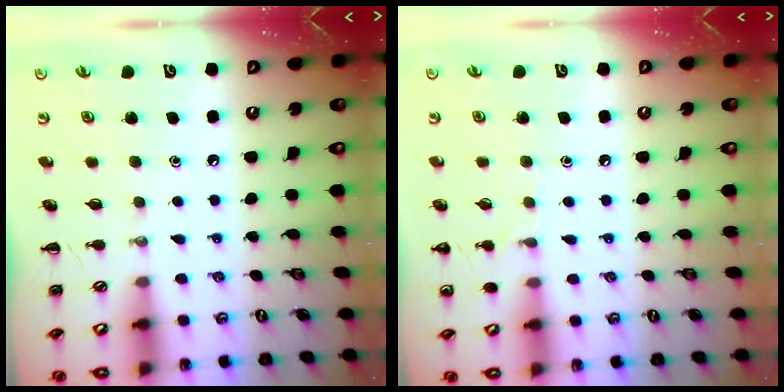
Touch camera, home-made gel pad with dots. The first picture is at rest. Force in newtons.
{"total": 6.2, "press": 6.0, "slide": 1.9}